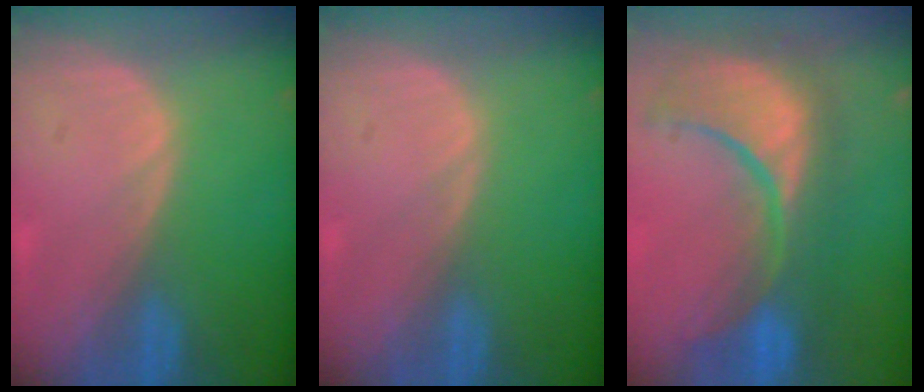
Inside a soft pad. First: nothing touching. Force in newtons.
{"total": 0.0}
{"total": 12.3, "press": 11.1, "slide": 5.3}